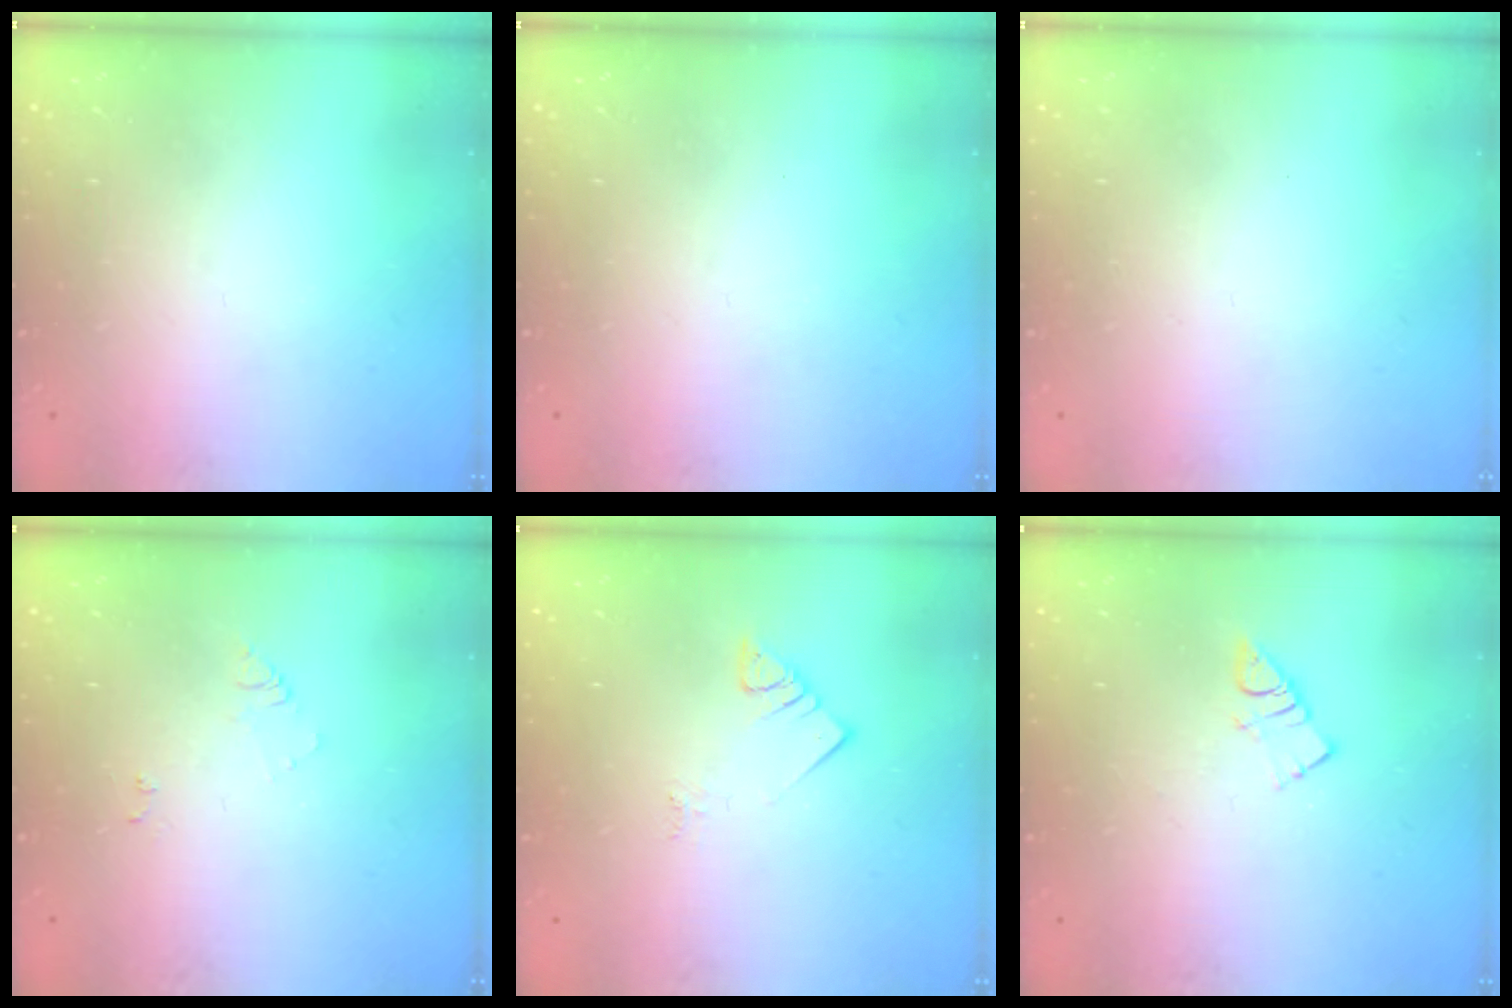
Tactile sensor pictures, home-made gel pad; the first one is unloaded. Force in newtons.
{"total": 0.0}
{"total": 1.6, "press": 1.6, "slide": 0.1}
{"total": 6.0, "press": 6.0, "slide": 0.7}
{"total": 3.3, "press": 3.3, "slide": 0.4}
{"total": 3.9, "press": 3.9, "slide": 0.3}